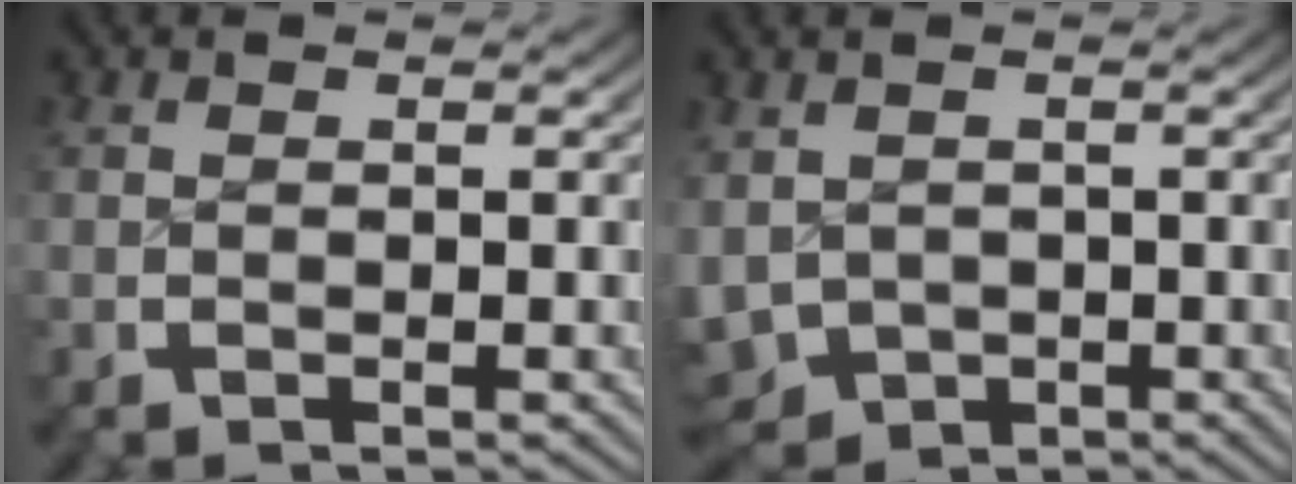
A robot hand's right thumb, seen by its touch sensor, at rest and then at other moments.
{"total": 7.1, "force": [-2.3, 5.8, 3.4], "torque": [-0.089, -0.043, -0.017]}